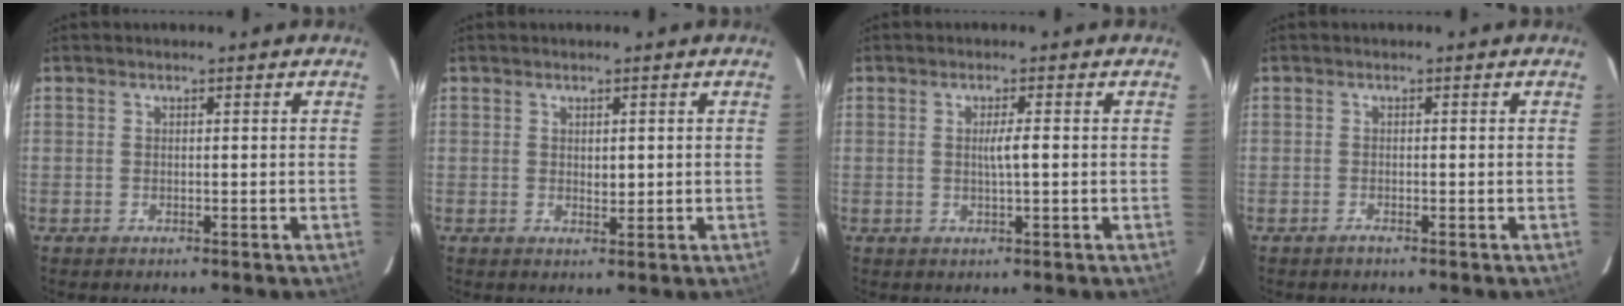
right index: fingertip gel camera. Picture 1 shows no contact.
{"total": 1.3, "force": [0.2, 0.7, 1.0], "torque": [-0.014, -0.003, 0.005]}
{"total": 2.2, "force": [0.0, -0.1, 2.2], "torque": [-0.039, 0.000, 0.000]}
{"total": 0.6, "force": [-0.6, -0.1, 0.2], "torque": [-0.006, -0.001, -0.009]}